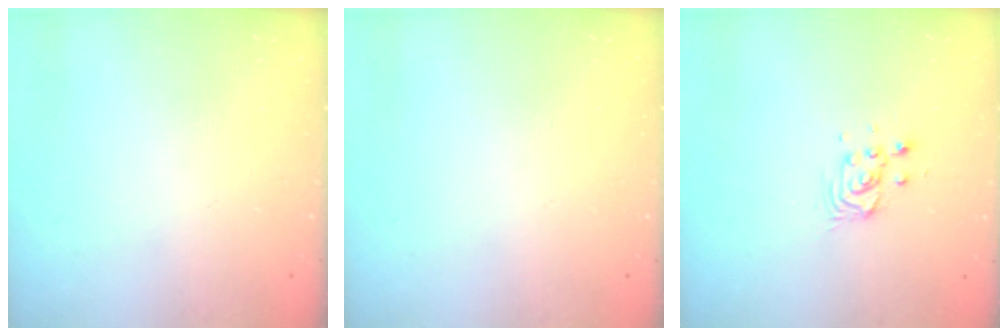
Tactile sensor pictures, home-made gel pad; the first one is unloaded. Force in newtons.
{"total": 0.0}
{"total": 3.4, "press": 3.4, "slide": 0.4}